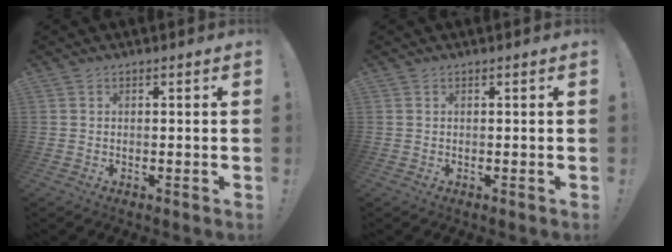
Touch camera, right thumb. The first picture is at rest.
{"total": 0.0}